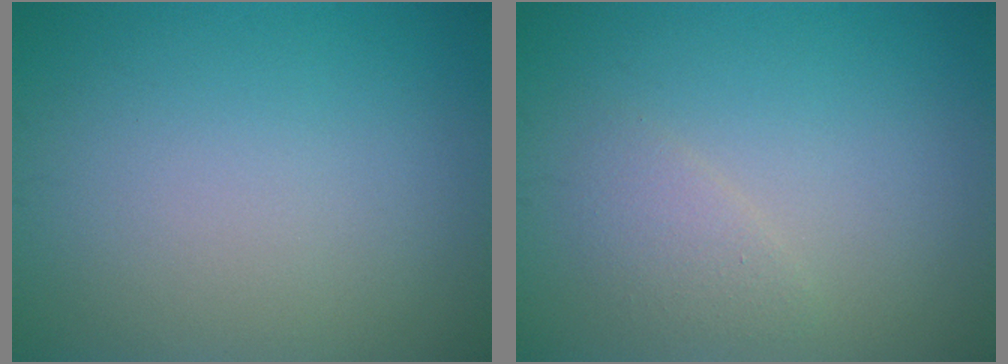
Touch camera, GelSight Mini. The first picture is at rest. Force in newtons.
{"total": 1.5, "press": 1.5, "slide": 0.1}